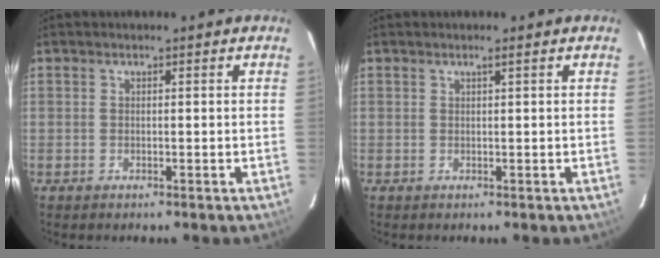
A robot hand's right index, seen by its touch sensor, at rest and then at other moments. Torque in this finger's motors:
{"motor_torque": [0.00, 0.00, 0.01, 0.02]}